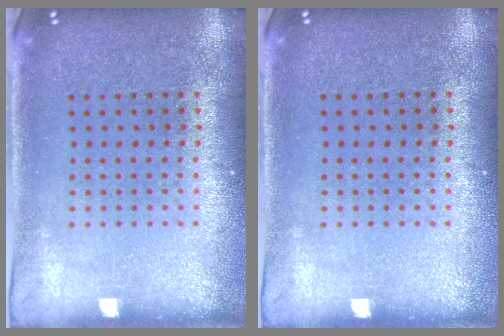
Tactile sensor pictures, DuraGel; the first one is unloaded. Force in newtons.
{"total": 0.0}